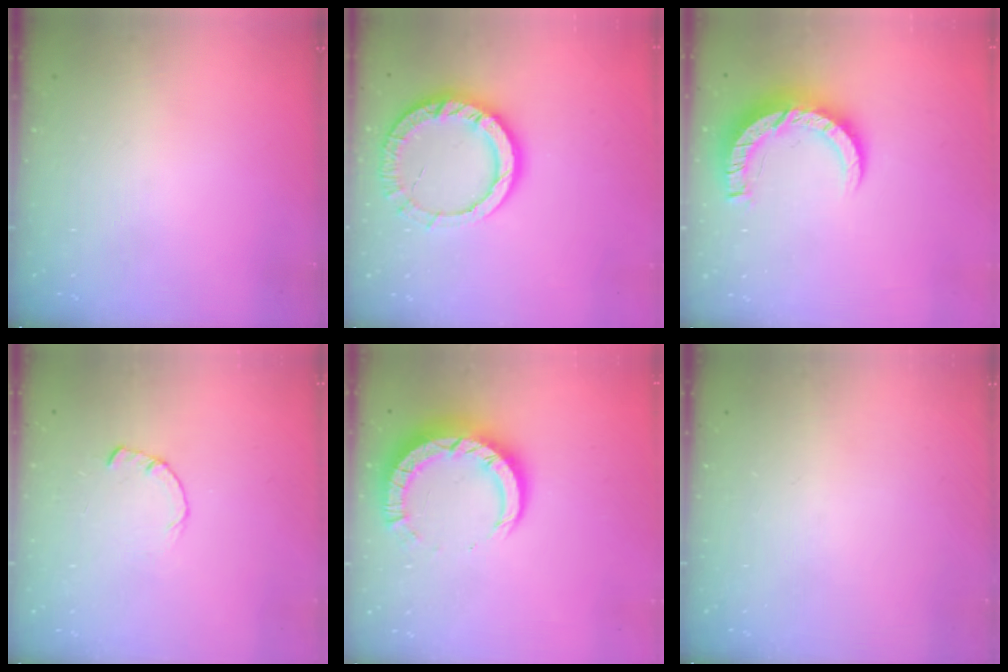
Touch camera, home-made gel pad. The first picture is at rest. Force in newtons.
{"total": 11.9, "press": 11.8, "slide": 1.9}
{"total": 10.0, "press": 9.9, "slide": 1.0}
{"total": 0.8, "press": 0.8, "slide": 0.2}
{"total": 9.6, "press": 9.5, "slide": 1.1}
{"total": 0.0}